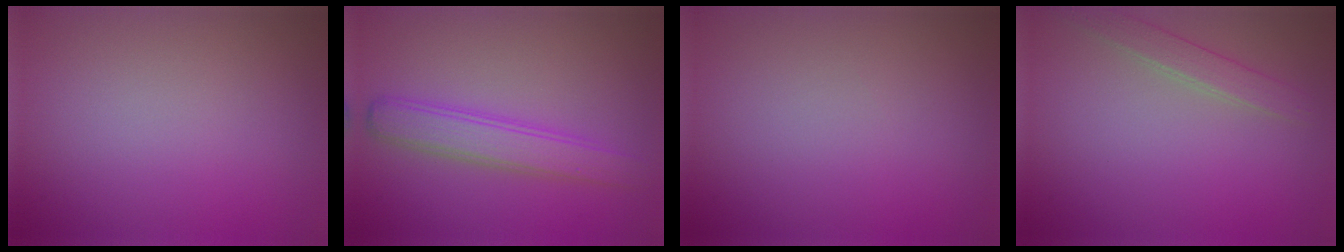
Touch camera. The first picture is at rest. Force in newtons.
{"total": 3.5, "press": 3.5, "slide": 0.0}
{"total": 0.0}
{"total": 1.9, "press": 1.9, "slide": 0.1}